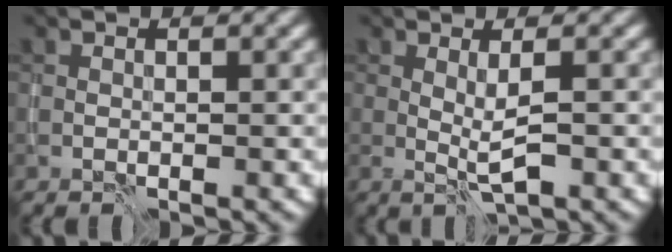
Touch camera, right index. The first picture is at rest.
{"total": 2.0, "force": [0.0, 0.2, 1.9], "torque": [-0.038, -0.005, 0.003]}